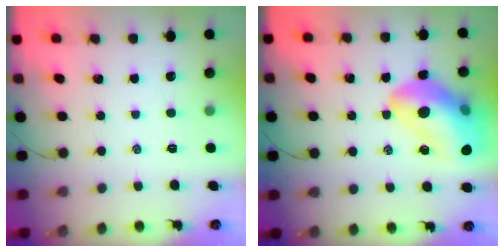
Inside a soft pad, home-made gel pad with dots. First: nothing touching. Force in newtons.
{"total": 21.7, "press": 21.3, "slide": 4.2}